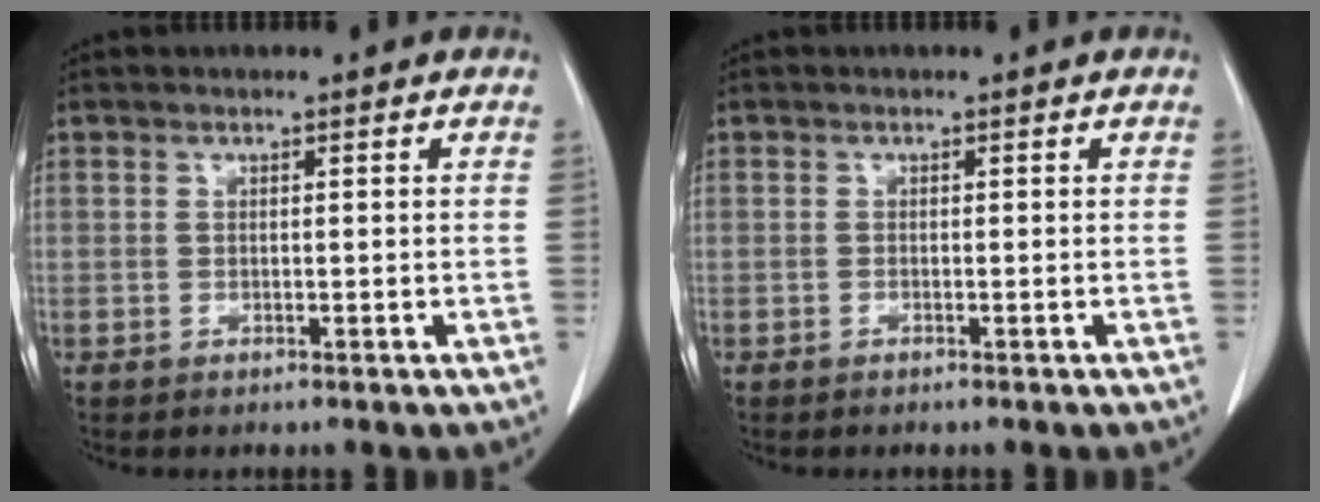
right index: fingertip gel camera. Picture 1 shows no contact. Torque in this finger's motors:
{"motor_torque": [-0.04, 0.01, 0.02, 0.01]}